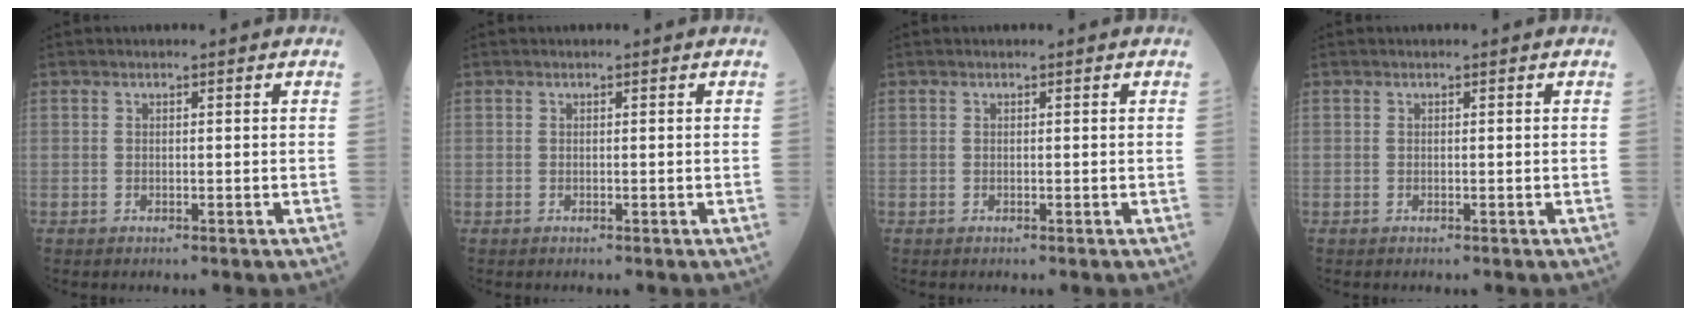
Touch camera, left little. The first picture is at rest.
{"total": 0.0}
{"total": 0.0}
{"total": 0.0}